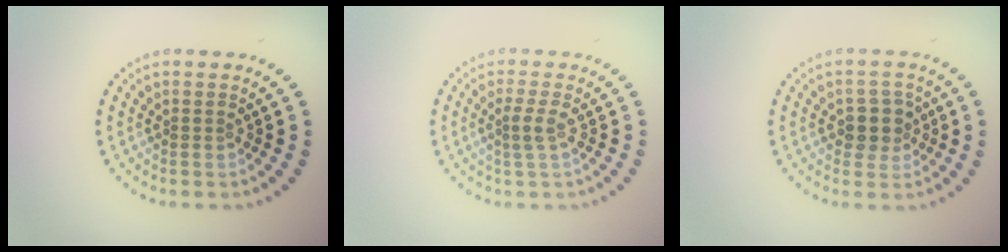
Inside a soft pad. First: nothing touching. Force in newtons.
{"total": 1.6, "press": 1.3, "slide": 1.0}
{"total": 2.7, "press": 2.5, "slide": 0.9}